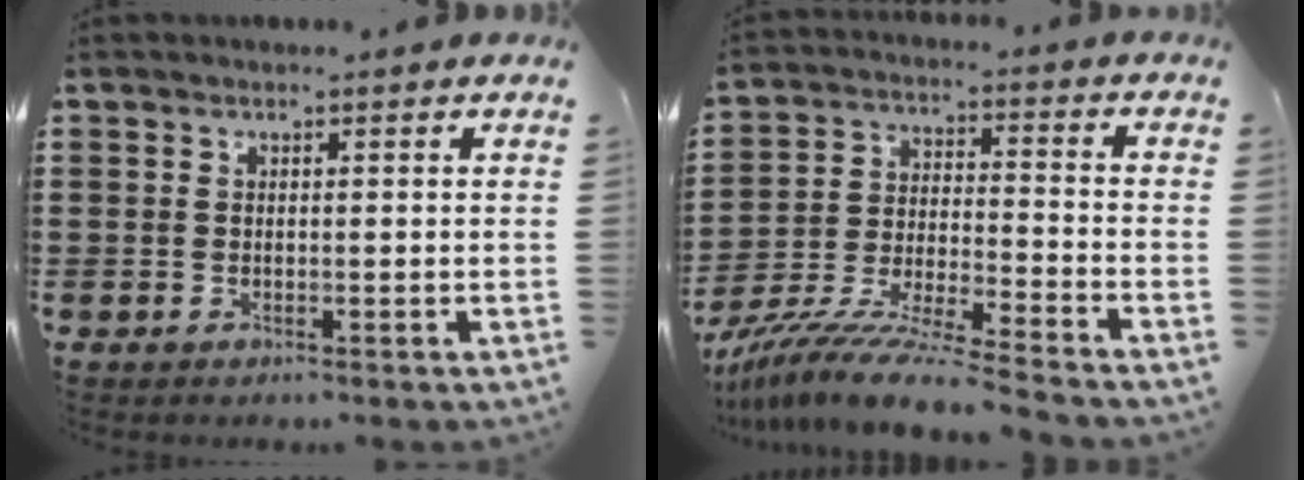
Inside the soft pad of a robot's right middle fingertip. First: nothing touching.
{"total": 10.2, "force": [-9.5, -0.5, 3.6], "torque": [-0.064, 0.004, -0.188]}